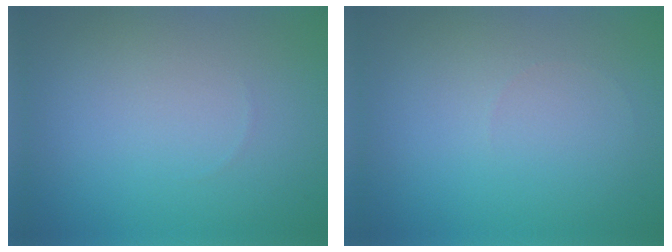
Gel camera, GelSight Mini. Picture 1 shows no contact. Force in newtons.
{"total": 0.0}